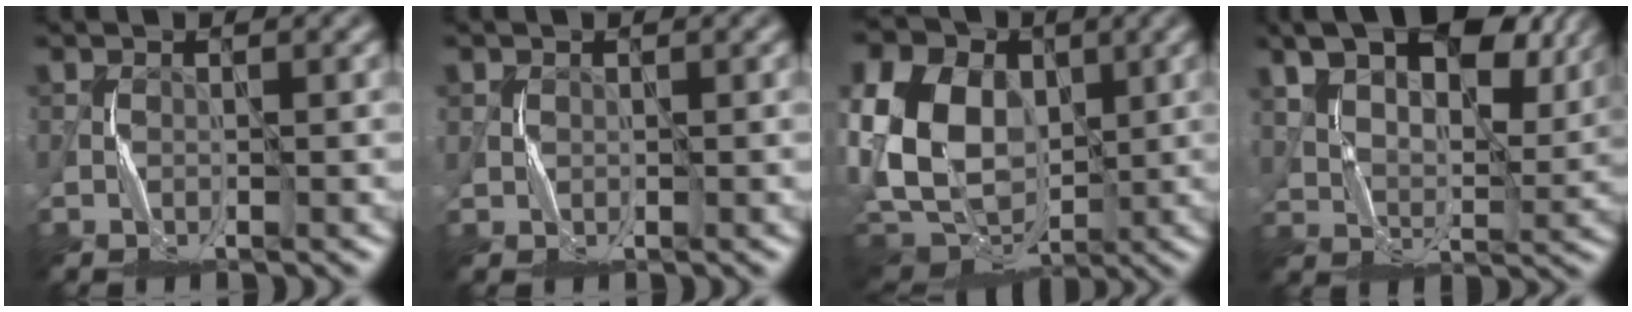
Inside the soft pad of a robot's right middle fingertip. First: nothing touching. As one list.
[{"total": 0.8, "force": [0.3, 0.8, 0.0], "torque": [0.004, -0.002, 0.009]}, {"total": 15.3, "force": [2.2, 11.5, 9.9], "torque": [-0.233, 0.018, 0.031]}, {"total": 14.0, "force": [7.9, 6.5, 9.5], "torque": [-0.155, 0.026, 0.111]}]